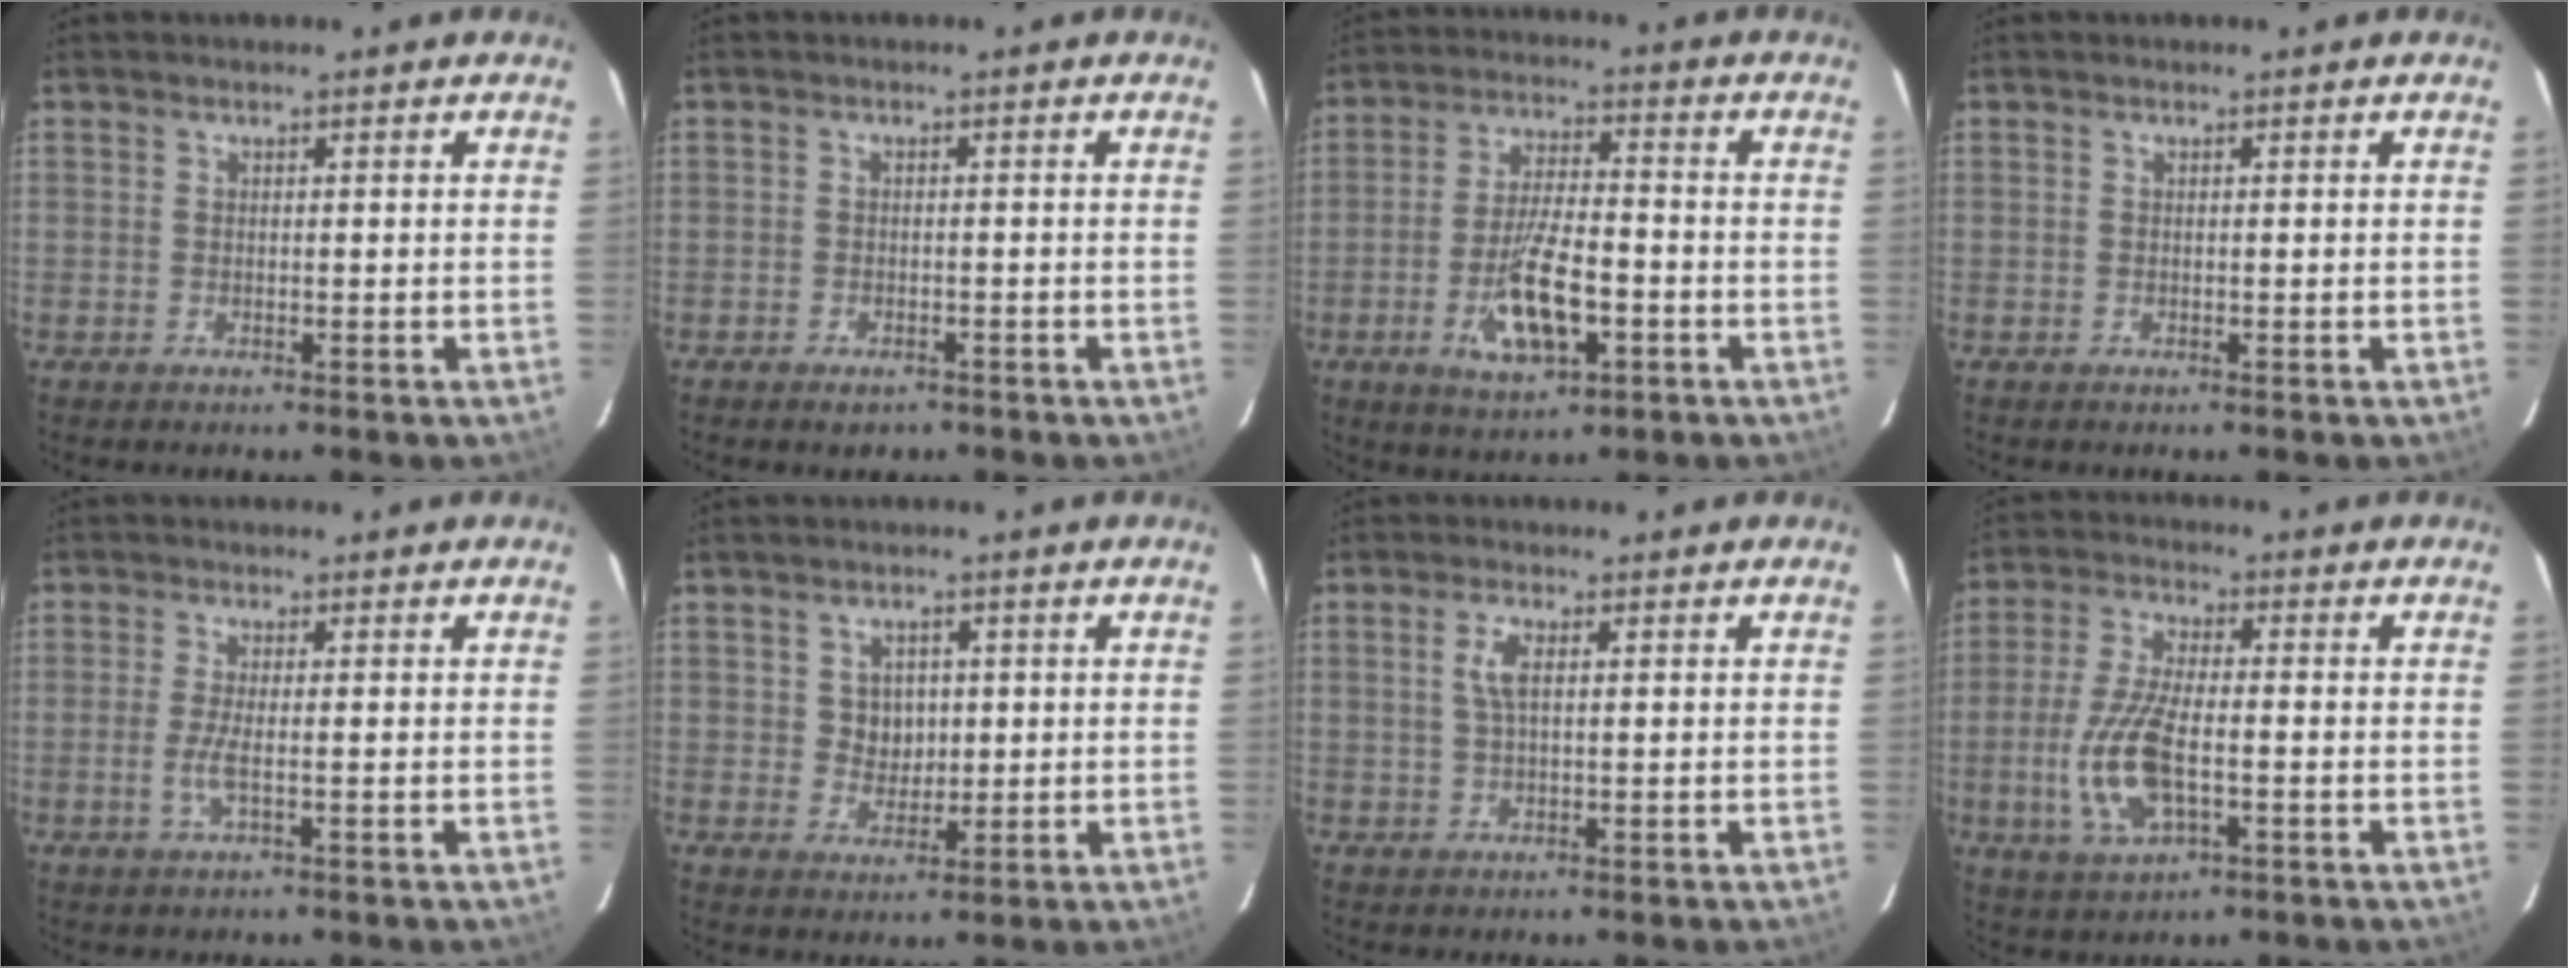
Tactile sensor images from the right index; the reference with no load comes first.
{"total": 2.6, "force": [-1.8, 1.6, 0.9], "torque": [-0.022, 0.000, -0.025]}
{"total": 11.4, "force": [-4.1, 4.2, 9.8], "torque": [-0.196, -0.007, -0.068]}
{"total": 0.0}
{"total": 3.2, "force": [-0.9, 0.2, 3.1], "torque": [-0.068, -0.004, -0.020]}
{"total": 4.2, "force": [0.6, 3.8, 1.7], "torque": [-0.027, 0.008, 0.015]}
{"total": 3.1, "force": [0.7, 1.1, 2.8], "torque": [-0.059, 0.004, 0.015]}
{"total": 11.6, "force": [-2.7, 4.5, 10.4], "torque": [-0.223, -0.004, -0.052]}